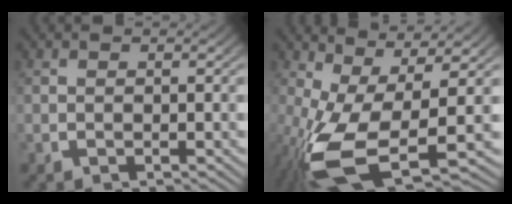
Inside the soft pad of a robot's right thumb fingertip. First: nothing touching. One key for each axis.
{"total": 10.6, "fx": -1.3, "fy": 4.9, "fz": 9.3, "tx": -0.207, "ty": -0.048, "tz": 0.009}